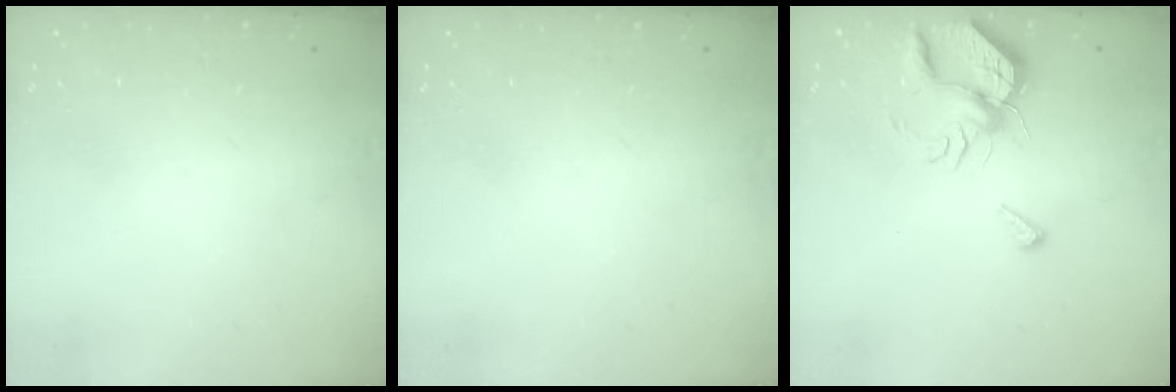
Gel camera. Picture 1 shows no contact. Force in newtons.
{"total": 0.0}
{"total": 7.2, "press": 7.2, "slide": 0.2}